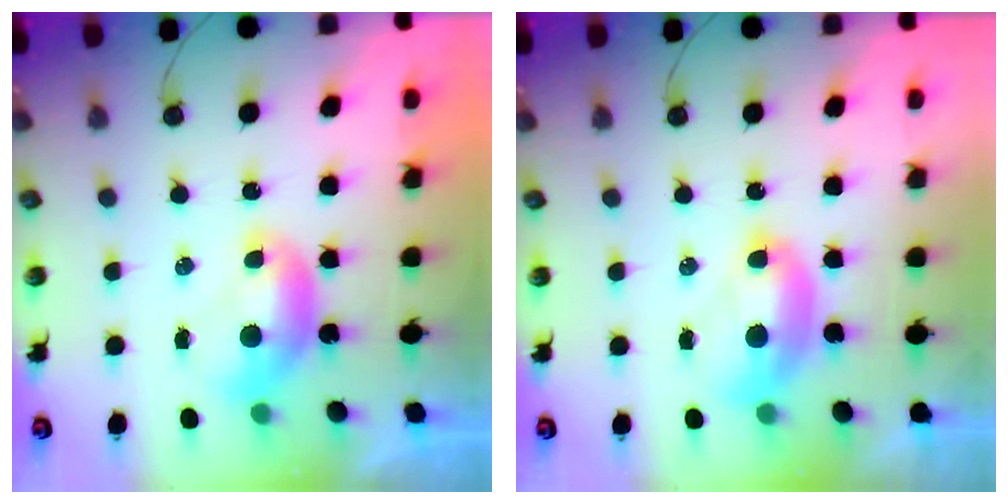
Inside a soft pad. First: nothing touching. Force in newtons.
{"total": 2.5, "press": 2.5, "slide": 0.5}